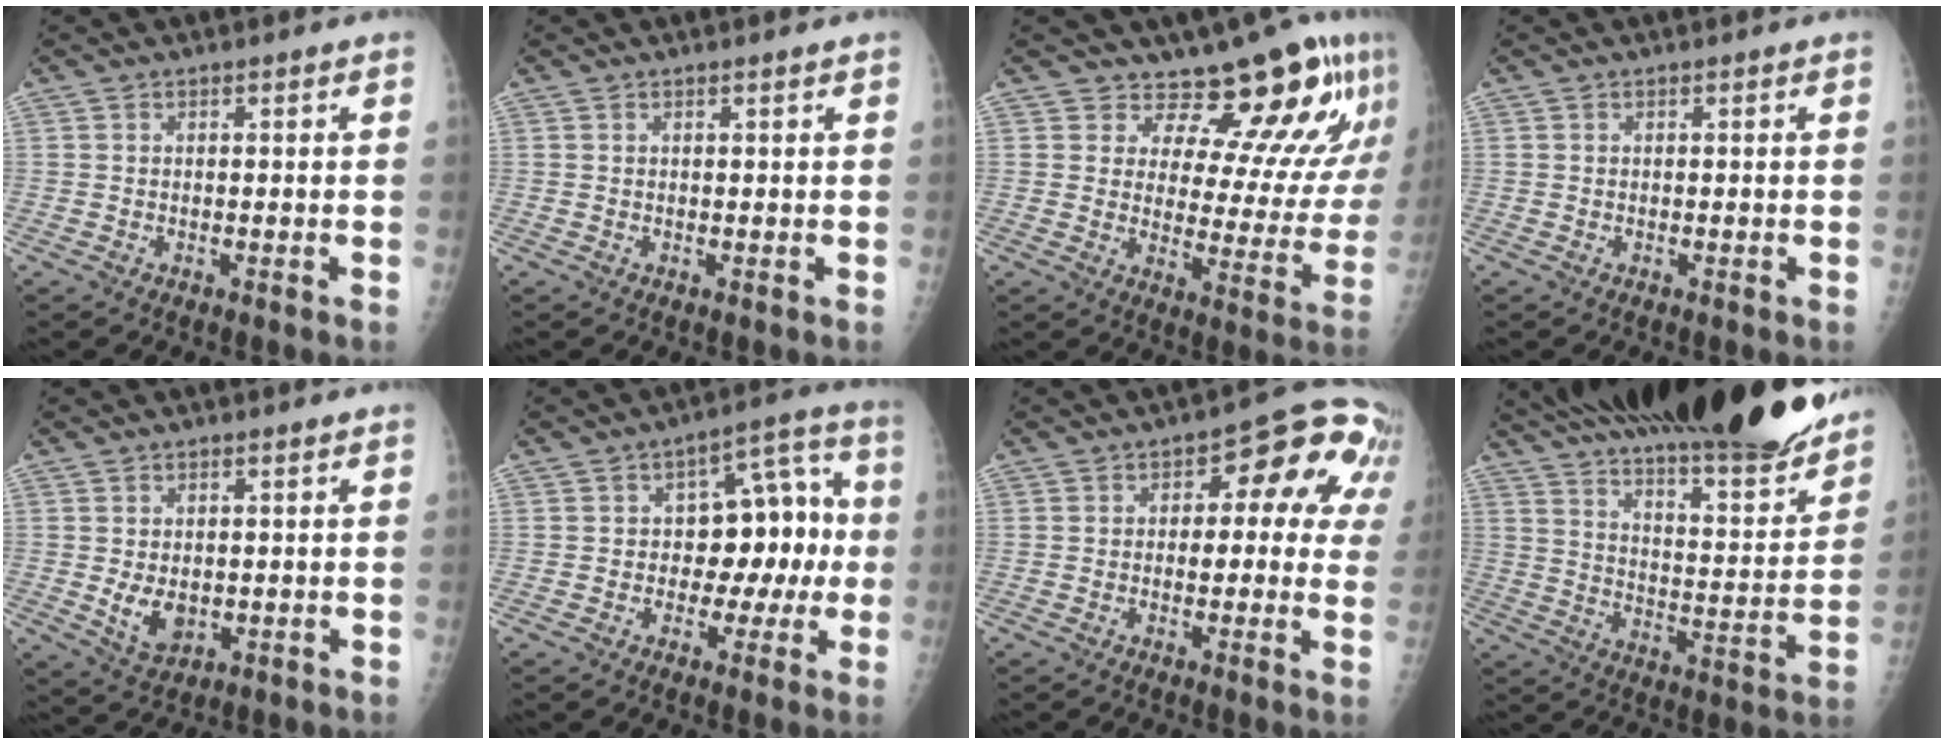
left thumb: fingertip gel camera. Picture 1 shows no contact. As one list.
[{"total": 0.6, "force": [0.4, -0.1, 0.3], "torque": [-0.015, -0.002, 0.012]}, {"total": 16.0, "force": [12.7, 6.1, 7.7], "torque": [-0.044, -0.094, 0.158]}, {"total": 0.0}, {"total": 5.3, "force": [-0.2, 3.9, 3.6], "torque": [-0.040, -0.010, 0.010]}, {"total": 12.3, "force": [-0.4, 7.6, 9.7], "torque": [-0.079, 0.049, -0.008]}, {"total": 12.5, "force": [3.7, 6.9, 9.9], "torque": [-0.063, 0.016, 0.034]}, {"total": 30.6, "force": [25.0, 6.9, 16.2], "torque": [-0.237, -0.108, 0.362]}]